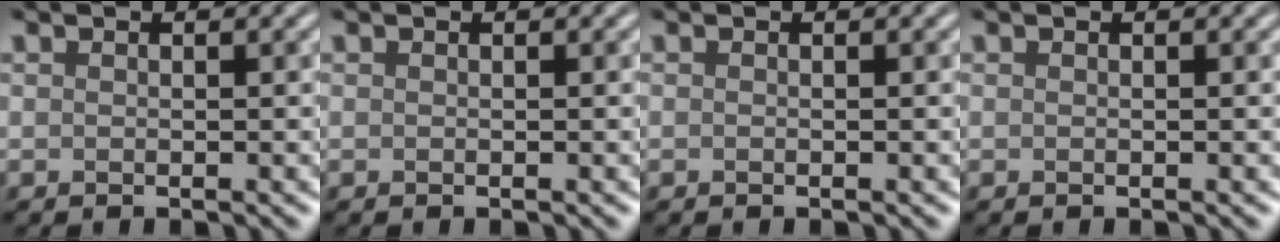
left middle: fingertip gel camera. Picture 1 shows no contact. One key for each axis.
{"total": 0.0}
{"total": 0.0}
{"total": 0.0}